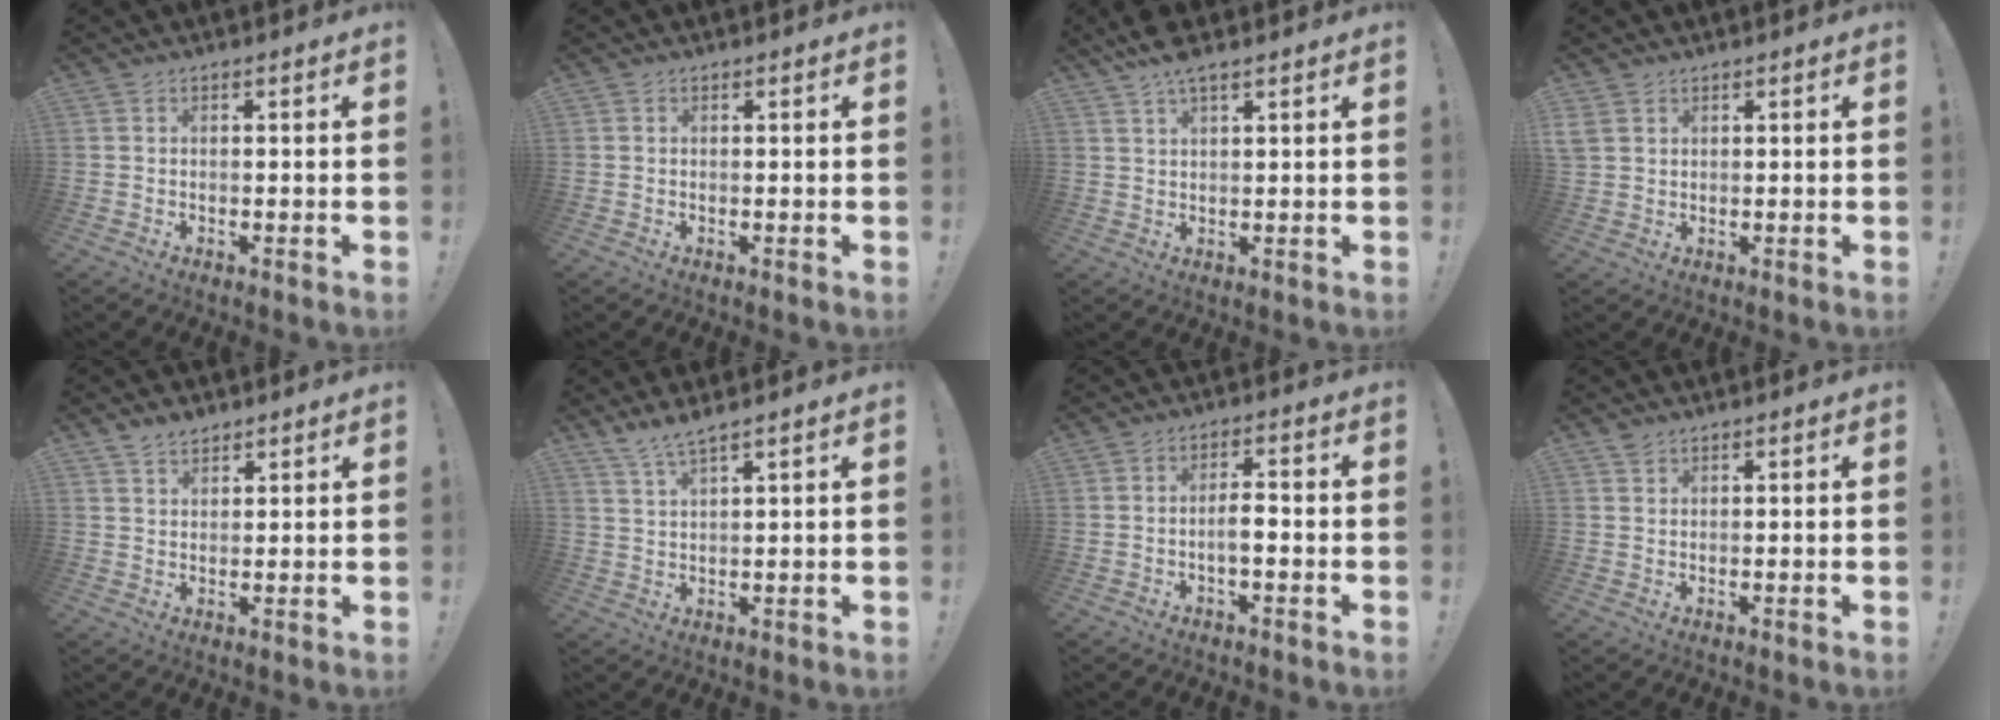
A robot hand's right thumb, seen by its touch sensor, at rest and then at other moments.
{"total": 0.0}
{"total": 5.4, "force": [3.9, 1.5, 3.4], "torque": [-0.068, -0.015, 0.072]}
{"total": 3.4, "force": [1.9, 2.7, 1.1], "torque": [-0.021, -0.002, 0.039]}
{"total": 3.9, "force": [3.2, 2.0, 1.0], "torque": [-0.017, -0.018, 0.060]}
{"total": 4.4, "force": [3.8, 0.0, 2.3], "torque": [-0.057, -0.017, 0.068]}
{"total": 4.8, "force": [-1.5, 1.5, 4.3], "torque": [-0.081, 0.006, -0.029]}
{"total": 1.6, "force": [1.3, 0.8, 0.4], "torque": [-0.005, -0.004, 0.024]}